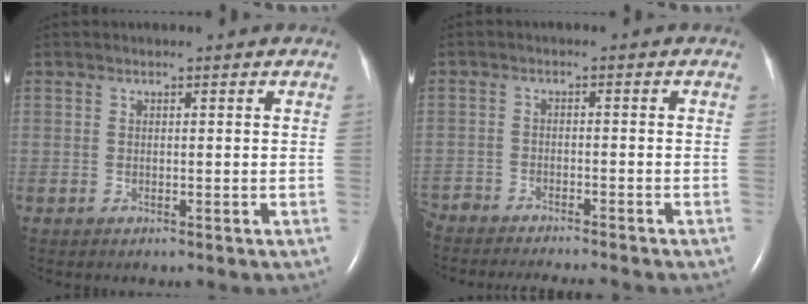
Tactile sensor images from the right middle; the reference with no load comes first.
{"total": 12.2, "force": [-11.2, 1.7, 4.6], "torque": [-0.075, -0.020, -0.164]}